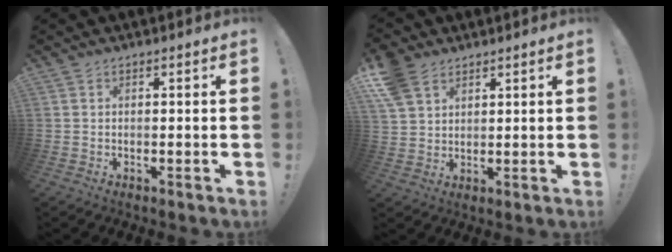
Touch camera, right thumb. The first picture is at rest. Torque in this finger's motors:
{"motor_torque": [0.07, 2.06, 0.41, 0.19, 0.09]}